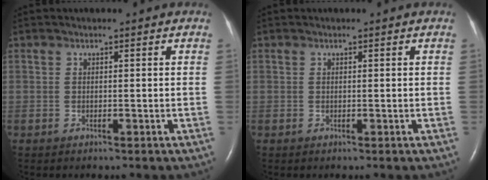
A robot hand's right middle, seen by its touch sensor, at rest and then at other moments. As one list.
[{"total": 0.0}]